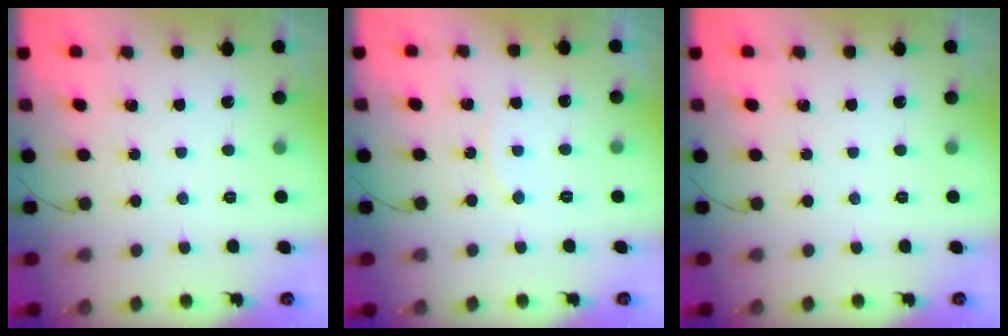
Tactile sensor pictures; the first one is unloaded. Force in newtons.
{"total": 3.8, "press": 3.8, "slide": 0.5}
{"total": 0.0}